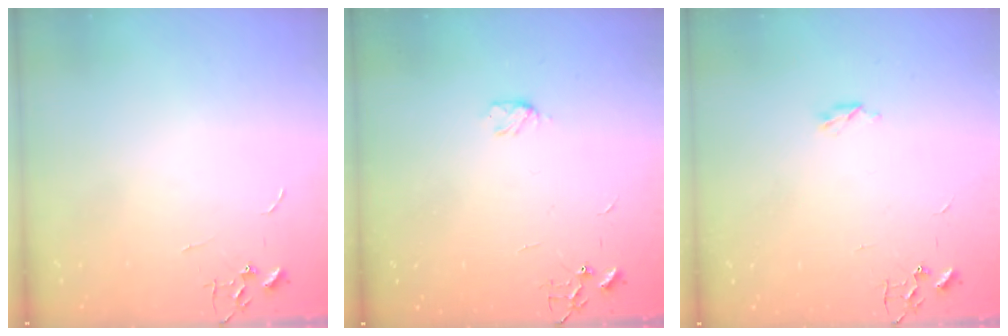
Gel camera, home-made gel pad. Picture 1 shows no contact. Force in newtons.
{"total": 3.9, "press": 3.8, "slide": 0.6}
{"total": 3.3, "press": 3.2, "slide": 0.5}